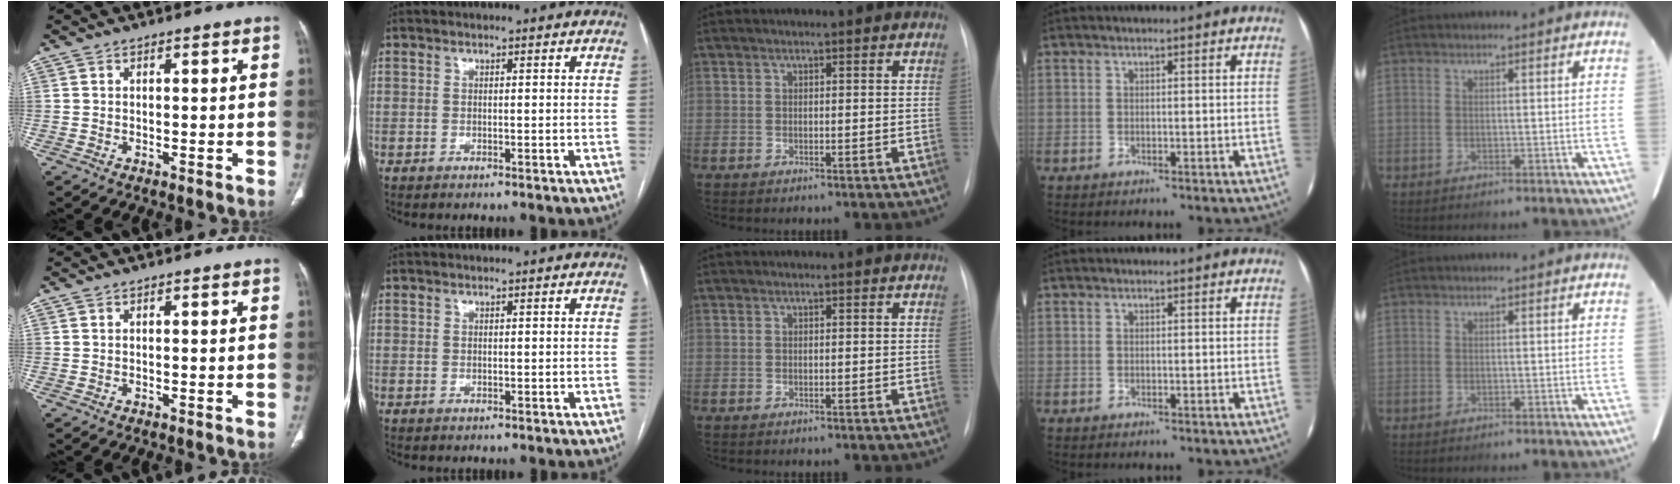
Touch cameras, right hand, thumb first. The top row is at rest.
{}